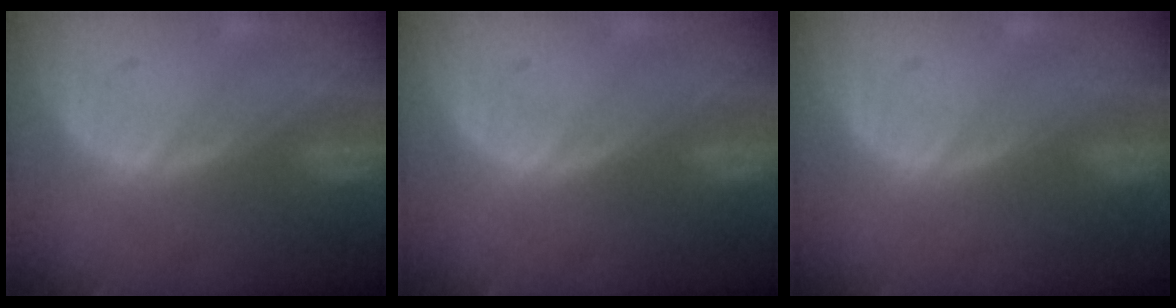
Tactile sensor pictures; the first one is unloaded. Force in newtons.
{"total": 0.0}
{"total": 0.0}